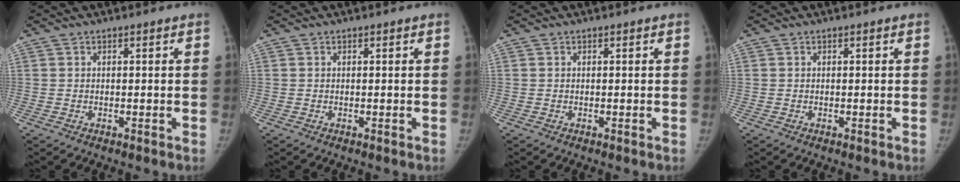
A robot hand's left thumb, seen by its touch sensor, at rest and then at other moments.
{"total": 0.0}
{"total": 0.0}
{"total": 0.0}